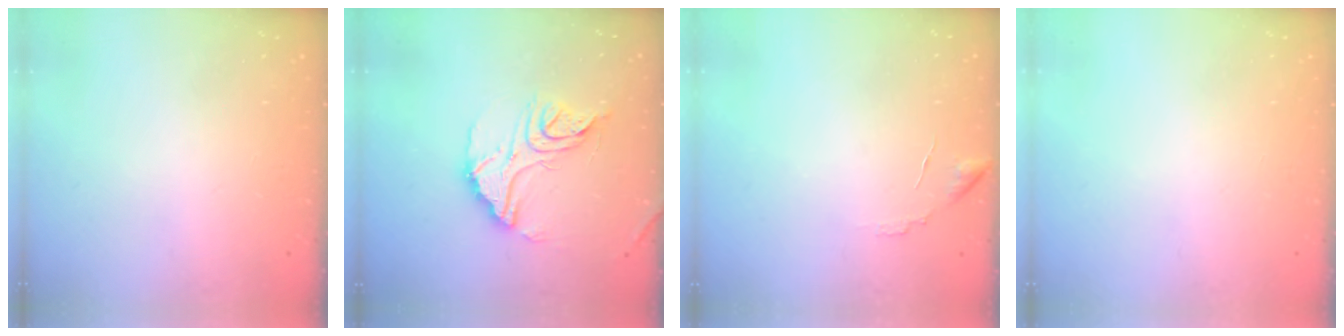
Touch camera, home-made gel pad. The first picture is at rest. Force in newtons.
{"total": 15.7, "press": 15.6, "slide": 1.6}
{"total": 5.7, "press": 5.7, "slide": 0.3}
{"total": 0.0}